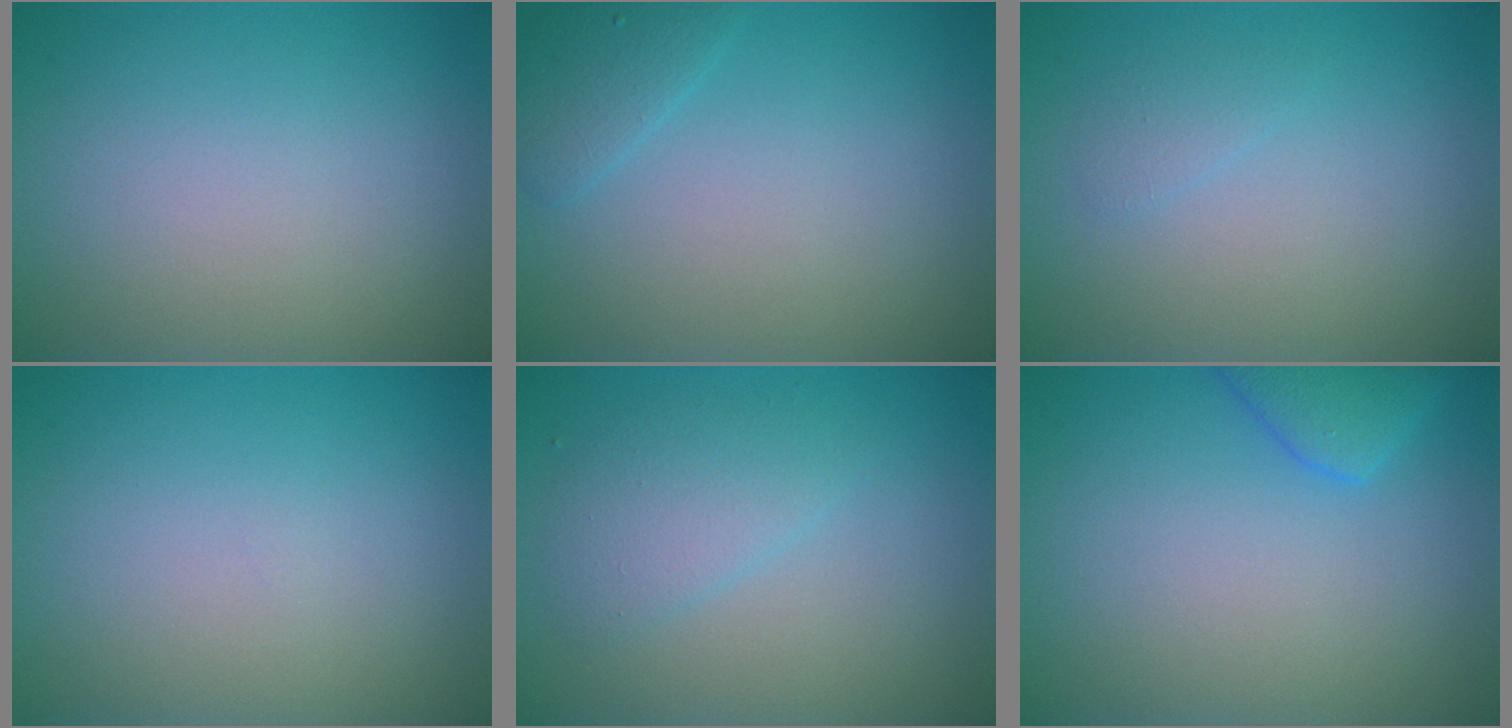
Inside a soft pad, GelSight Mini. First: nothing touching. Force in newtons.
{"total": 1.6, "press": 1.6, "slide": 0.1}
{"total": 0.9, "press": 0.9, "slide": 0.1}
{"total": 0.0}
{"total": 2.5, "press": 2.5, "slide": 0.1}
{"total": 2.5, "press": 2.5, "slide": 0.4}